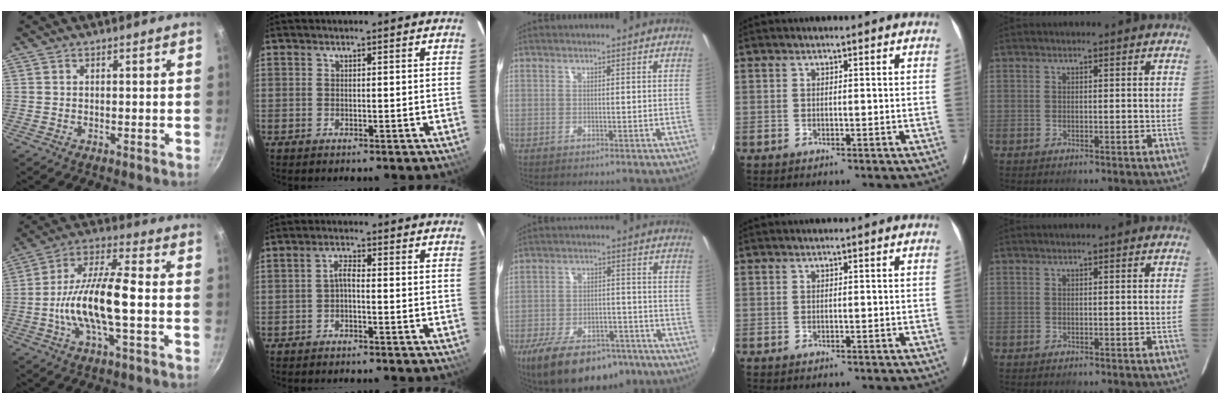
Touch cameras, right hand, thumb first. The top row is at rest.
{"thumb": {"total": 15.0, "force": [-2.5, 4.7, 14.0], "torque": [-0.260, 0.033, -0.056]}, "index": {"total": 1.9, "force": [-0.9, 0.5, 1.6], "torque": [-0.034, 0.007, -0.019]}, "middle": {"total": 18.7, "force": [-13.0, 8.7, 10.3], "torque": [-0.203, -0.015, -0.186]}}